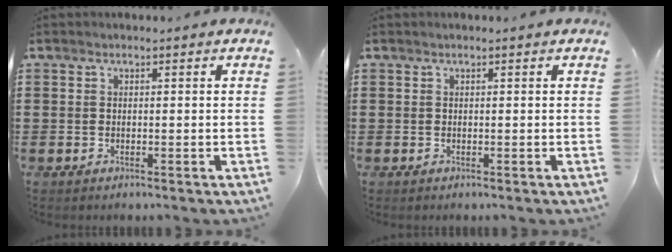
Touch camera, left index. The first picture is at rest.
{"total": 0.0}